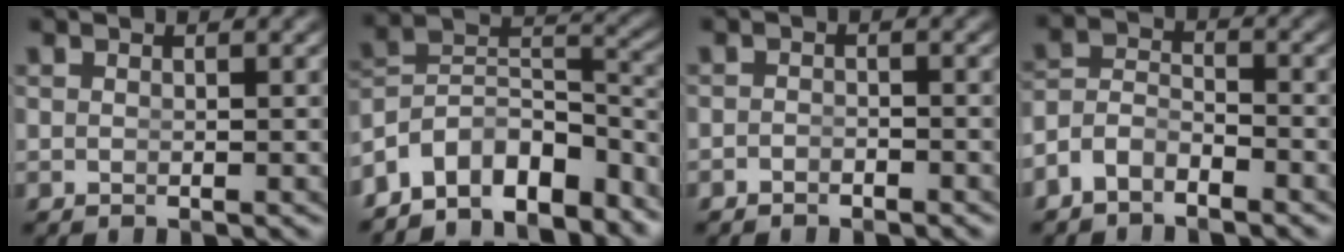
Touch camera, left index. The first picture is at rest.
{"total": 13.2, "force": [-6.5, 9.6, 6.4], "torque": [-0.129, -0.056, -0.099]}
{"total": 1.3, "force": [-1.3, 0.2, -0.1], "torque": [0.000, -0.013, -0.017]}
{"total": 4.7, "force": [-2.7, 3.5, 1.5], "torque": [-0.041, -0.020, -0.047]}